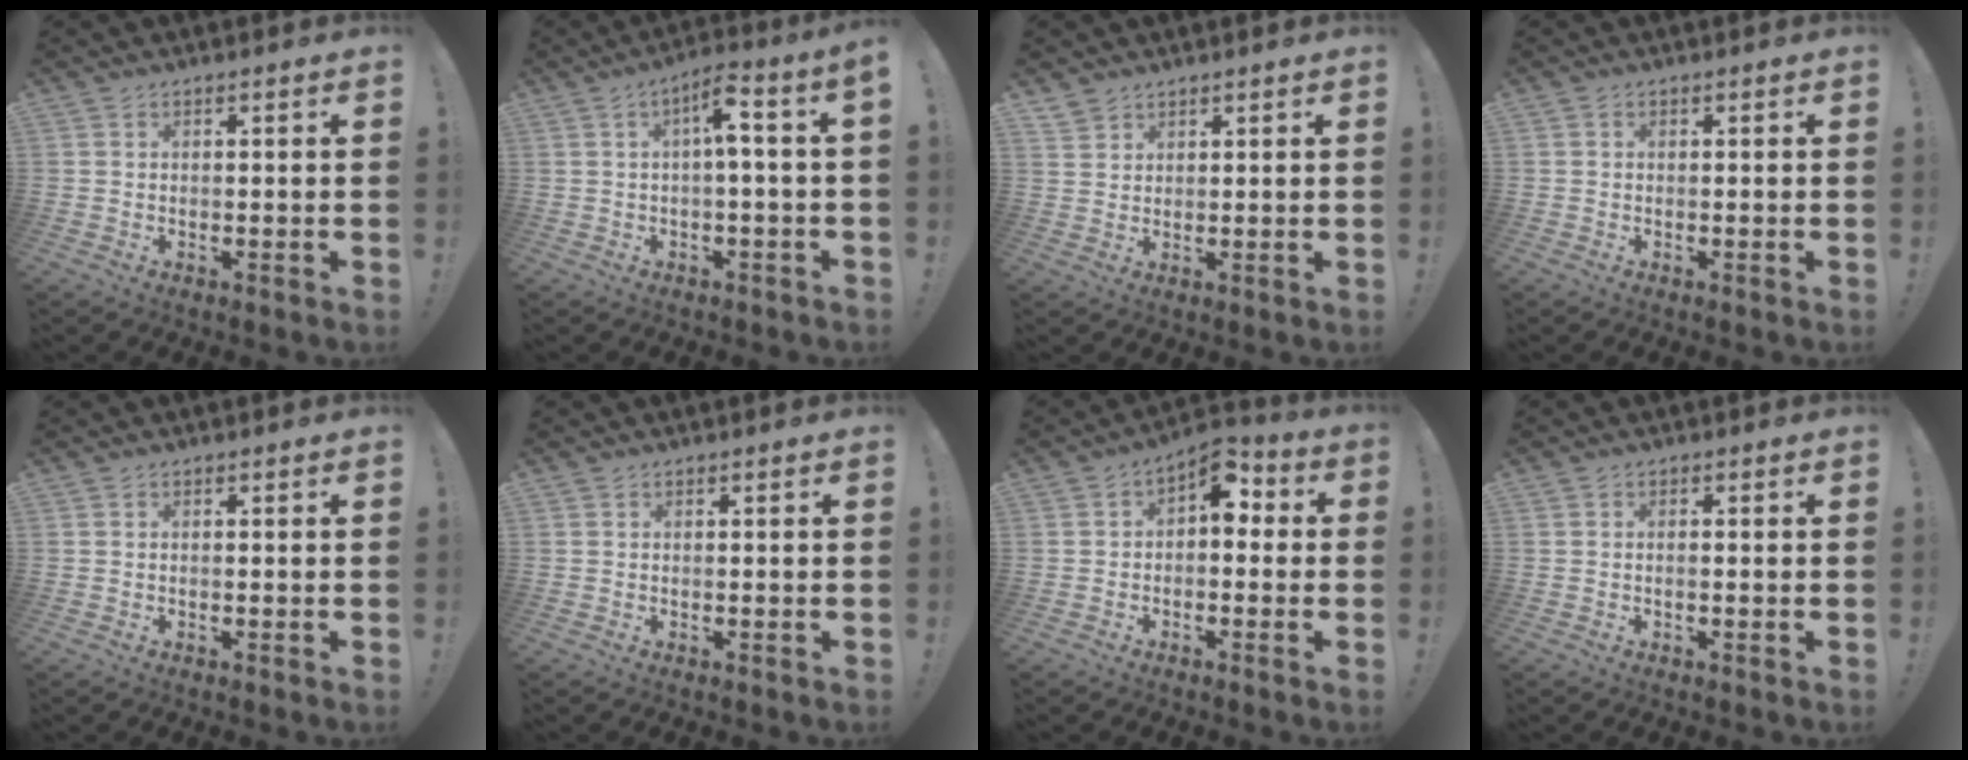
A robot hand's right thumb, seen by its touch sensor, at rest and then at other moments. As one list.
[{"total": 6.9, "force": [0.3, 0.7, 6.9], "torque": [-0.106, -0.003, -0.001]}, {"total": 3.1, "force": [2.7, 1.5, 0.5], "torque": [-0.003, -0.020, 0.051]}, {"total": 0.0}, {"total": 0.0}, {"total": 0.0}, {"total": 7.7, "force": [1.5, 4.9, 5.8], "torque": [-0.078, -0.001, 0.030]}, {"total": 1.0, "force": [-0.7, -0.2, 0.7], "torque": [-0.019, 0.002, -0.011]}]